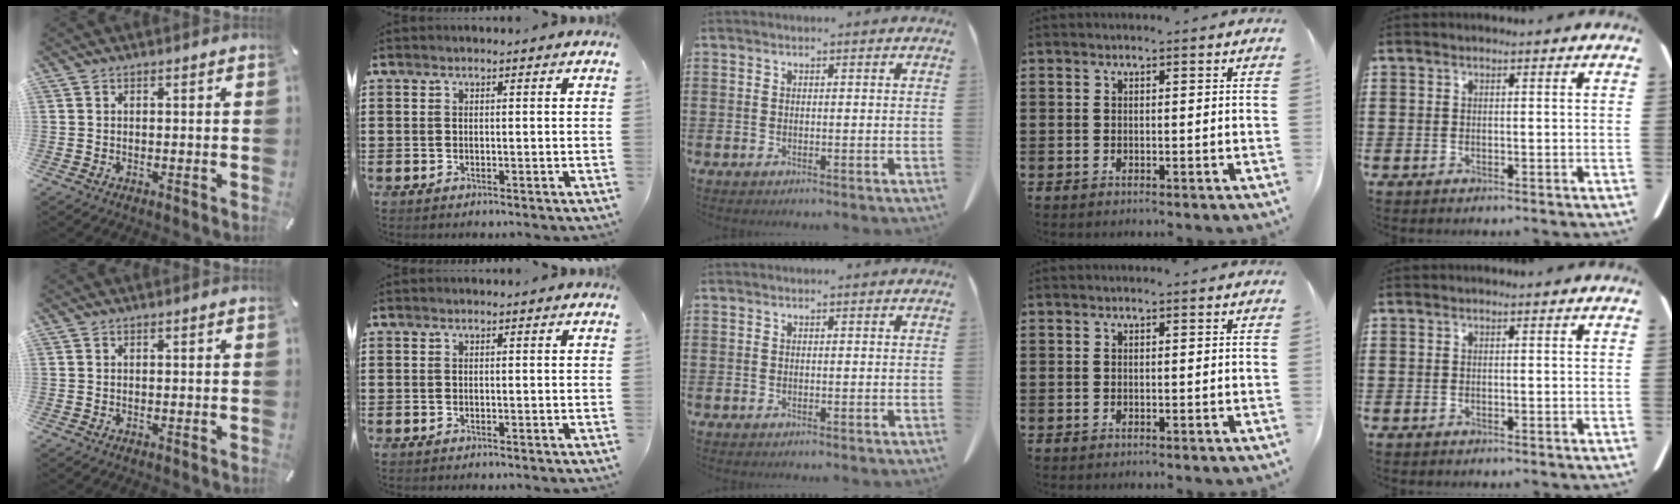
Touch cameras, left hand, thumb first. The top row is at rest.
{}